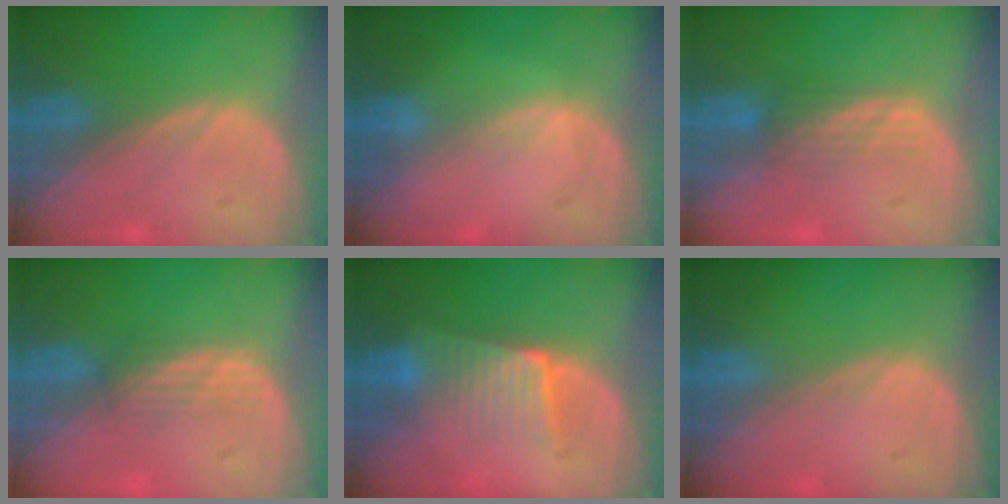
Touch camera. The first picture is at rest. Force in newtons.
{"total": 0.6, "press": 0.5, "slide": 0.2}
{"total": 3.5, "press": 2.8, "slide": 2.1}
{"total": 2.4, "press": 2.3, "slide": 0.6}
{"total": 6.4, "press": 5.8, "slide": 2.9}
{"total": 0.0}